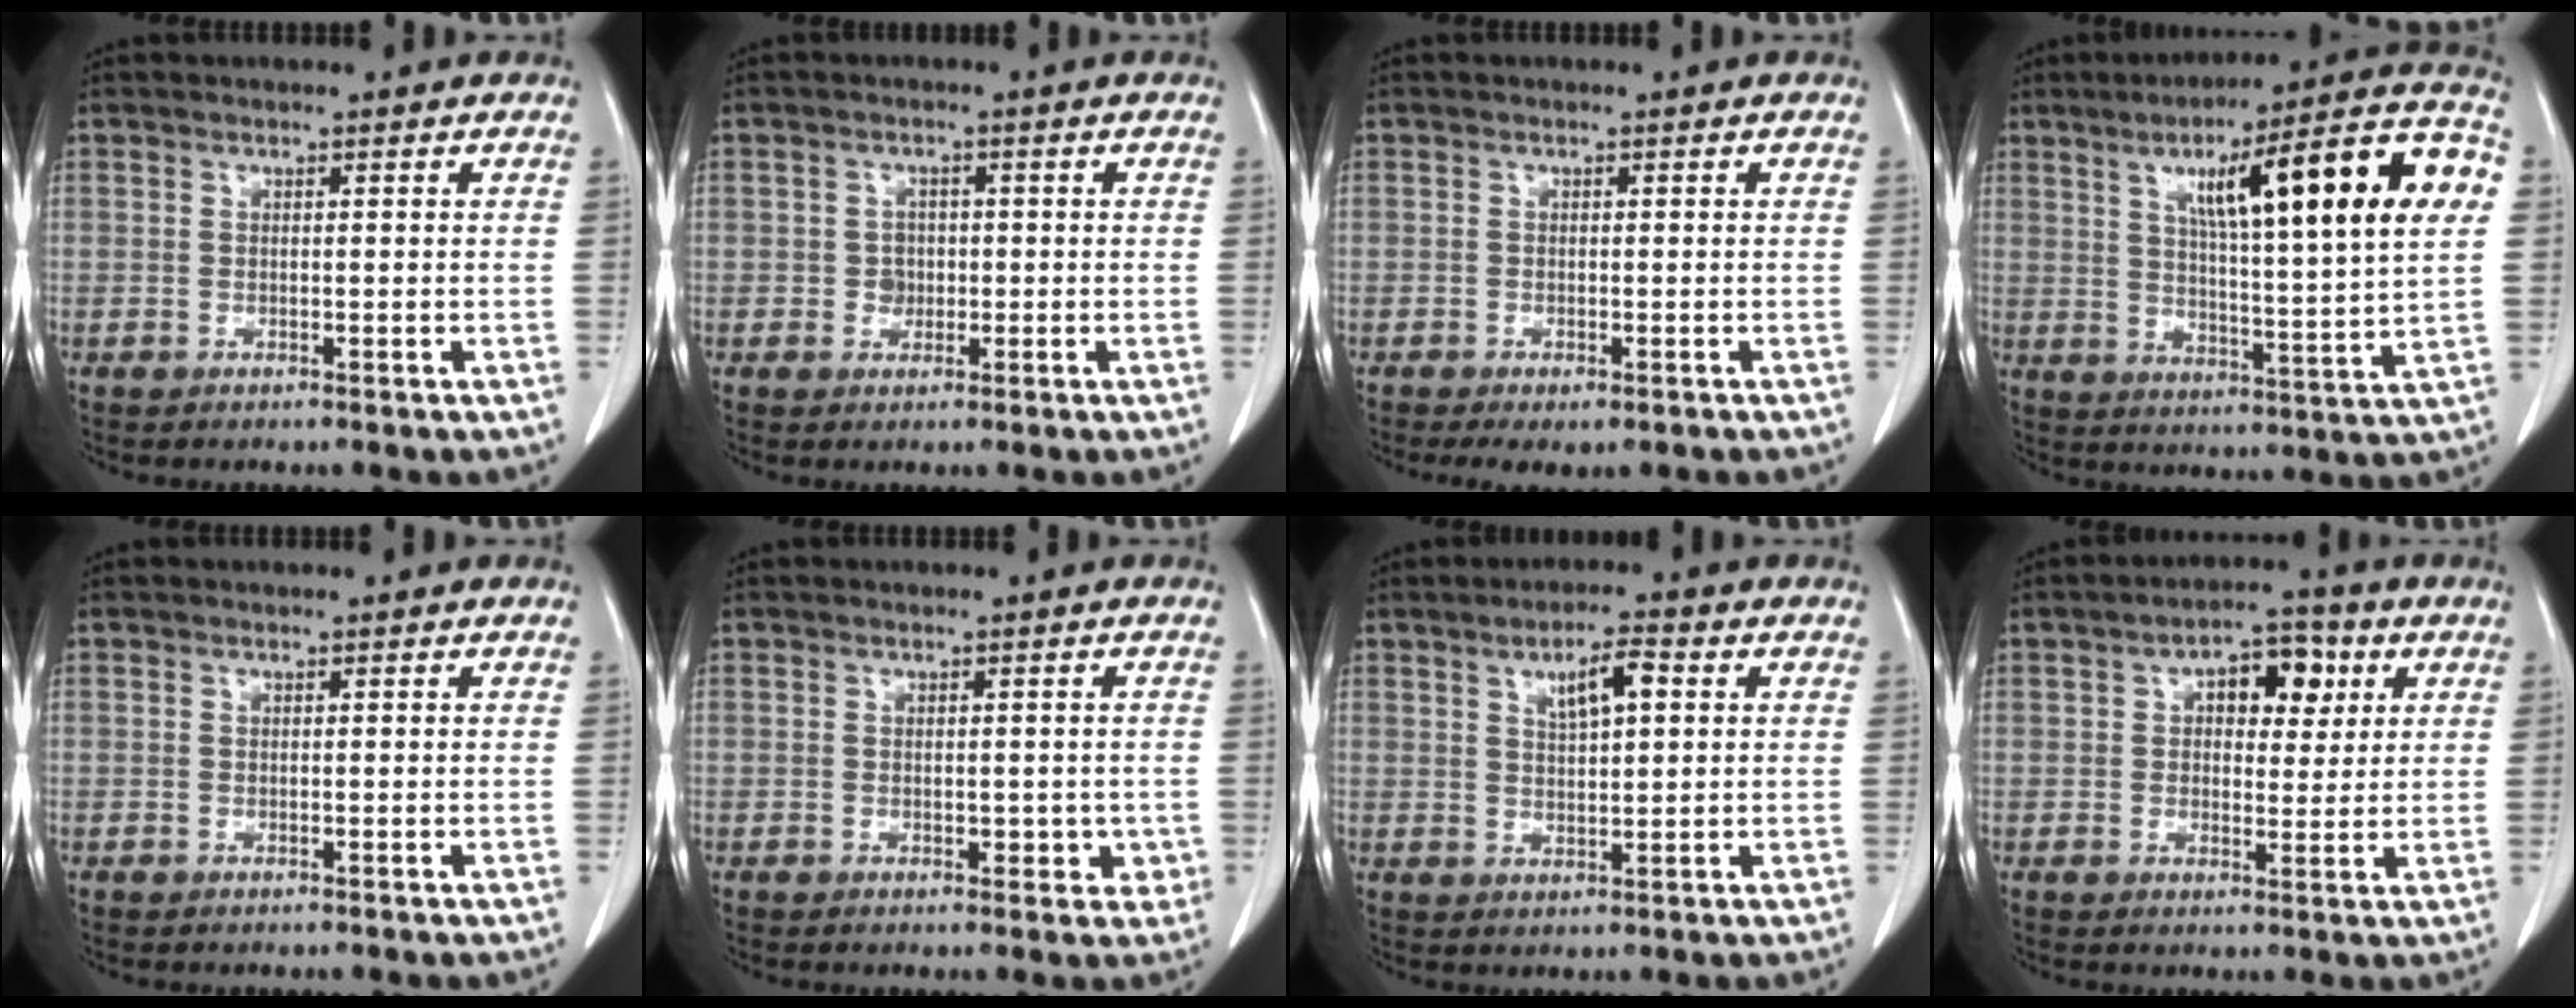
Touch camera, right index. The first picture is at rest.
{"total": 2.2, "force": [-0.3, 2.0, 0.9], "torque": [-0.010, 0.005, -0.003]}
{"total": 3.8, "force": [-2.6, 1.4, 2.4], "torque": [-0.033, -0.009, -0.034]}
{"total": 21.7, "force": [6.1, 1.3, 20.8], "torque": [-0.300, 0.024, 0.081]}
{"total": 0.0}
{"total": 3.3, "force": [-0.6, 2.1, 2.4], "torque": [-0.015, 0.004, -0.001]}
{"total": 5.3, "force": [2.0, 1.3, 4.8], "torque": [-0.082, 0.005, 0.037]}
{"total": 7.2, "force": [2.5, 3.7, 5.6], "torque": [-0.077, 0.022, 0.035]}